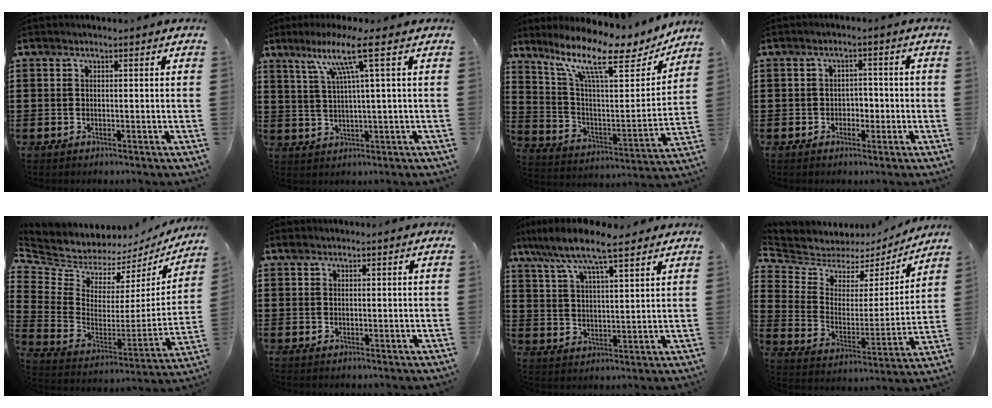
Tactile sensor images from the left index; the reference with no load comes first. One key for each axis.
{"total": 8.4, "fx": 3.6, "fy": -0.3, "fz": 7.5, "tx": -0.155, "ty": 0.004, "tz": 0.057}
{"total": 13.1, "fx": 9.2, "fy": 3.1, "fz": 8.8, "tx": -0.185, "ty": -0.046, "tz": 0.152}
{"total": 2.3, "fx": -1.0, "fy": 1.7, "fz": 1.1, "tx": -0.027, "ty": 0.006, "tz": -0.025}
{"total": 5.7, "fx": 5.5, "fy": 1.4, "fz": 0.2, "tx": -0.047, "ty": -0.060, "tz": 0.093}
{"total": 1.3, "fx": 0.8, "fy": 0.8, "fz": 0.6, "tx": -0.016, "ty": 0.006, "tz": 0.015}
{"total": 8.1, "fx": 6.5, "fy": 1.2, "fz": 4.7, "tx": -0.113, "ty": -0.020, "tz": 0.113}
{"total": 5.0, "fx": 4.4, "fy": 2.4, "fz": 0.3, "tx": -0.043, "ty": -0.032, "tz": 0.071}